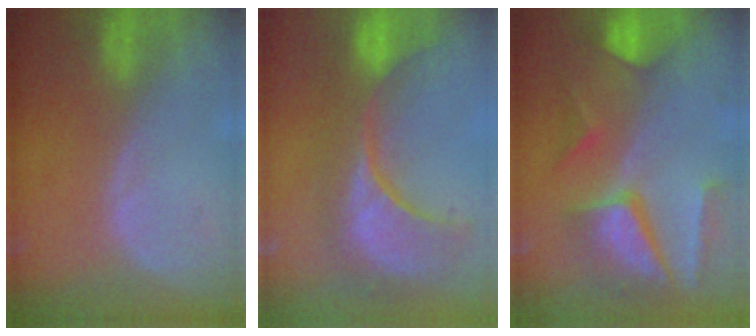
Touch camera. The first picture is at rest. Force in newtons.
{"total": 12.3, "press": 11.1, "slide": 5.3}
{"total": 10.3, "press": 8.8, "slide": 5.4}